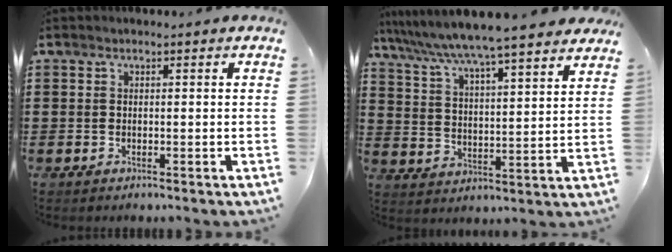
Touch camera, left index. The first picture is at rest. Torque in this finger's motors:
{"motor_torque": [1.73, -0.41, 1.05, 0.21]}